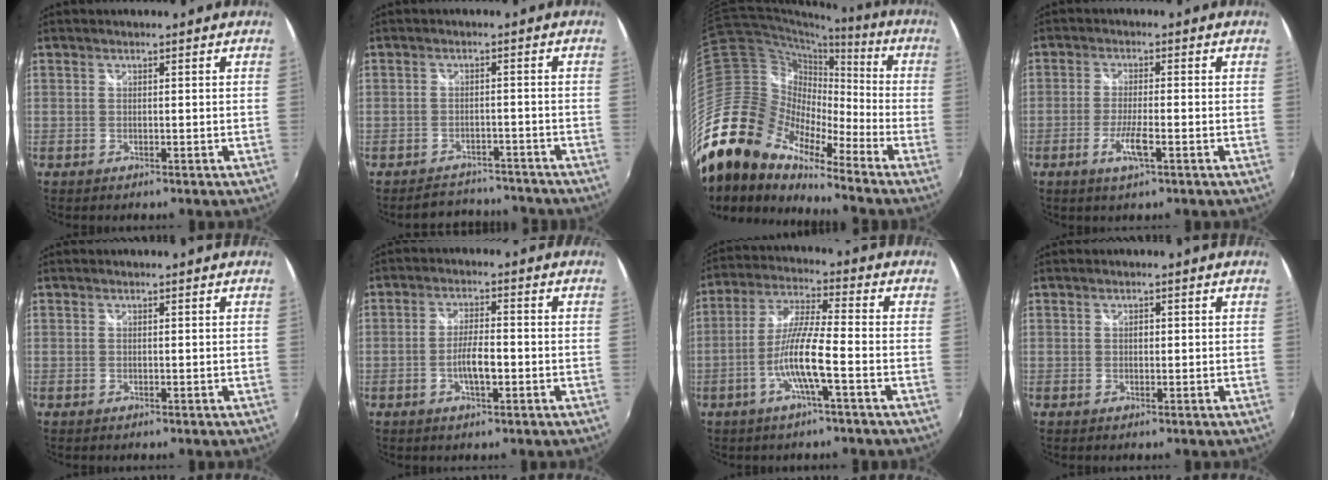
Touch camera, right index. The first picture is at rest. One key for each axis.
{"total": 7.8, "fx": -7.1, "fy": 2.9, "fz": 1.3, "tx": -0.032, "ty": 0.015, "tz": -0.091}
{"total": 22.9, "fx": -17.2, "fy": 10.5, "fz": 10.9, "tx": -0.218, "ty": -0.015, "tz": -0.343}
{"total": 4.8, "fx": -2.2, "fy": 0.5, "fz": 4.2, "tx": -0.089, "ty": -0.007, "tz": -0.044}
{"total": 0.0}
{"total": 5.0, "fx": -1.6, "fy": 1.3, "fz": 4.6, "tx": -0.087, "ty": 0.002, "tz": -0.028}
{"total": 9.4, "fx": -3.7, "fy": 0.1, "fz": 8.6, "tx": -0.182, "ty": 0.002, "tz": -0.071}
{"total": 0.7, "fx": 0.0, "fy": 0.6, "fz": 0.4, "tx": -0.005, "ty": 0.002, "tz": 0.000}